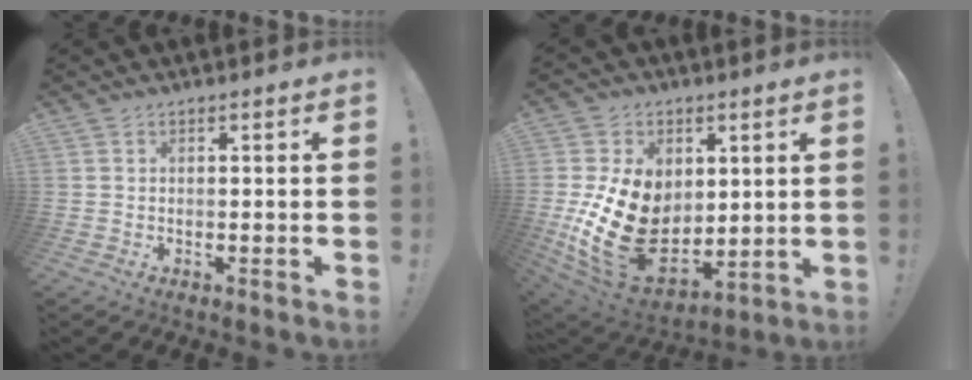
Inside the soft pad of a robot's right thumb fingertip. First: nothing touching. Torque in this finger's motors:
{"motor_torque": [0.60, 1.26, 1.69, -1.06, 0.65]}